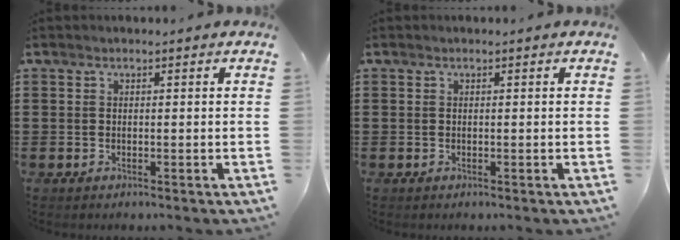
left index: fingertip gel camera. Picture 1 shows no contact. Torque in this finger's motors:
{"motor_torque": [0.00, 0.00, 0.00, 0.00]}